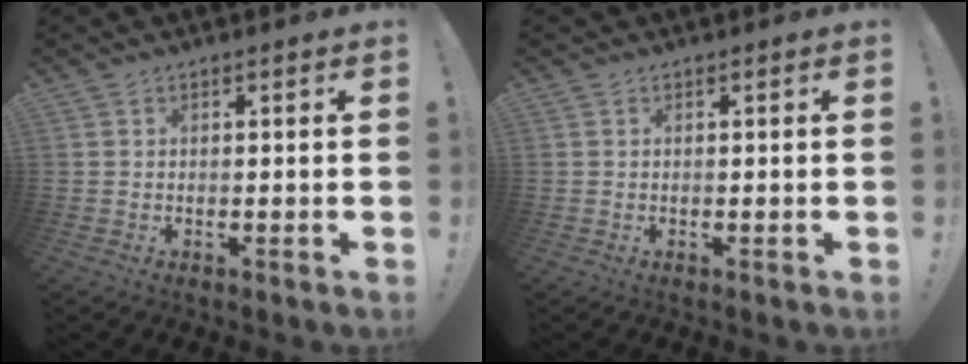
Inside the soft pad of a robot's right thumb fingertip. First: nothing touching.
{"total": 0.0}